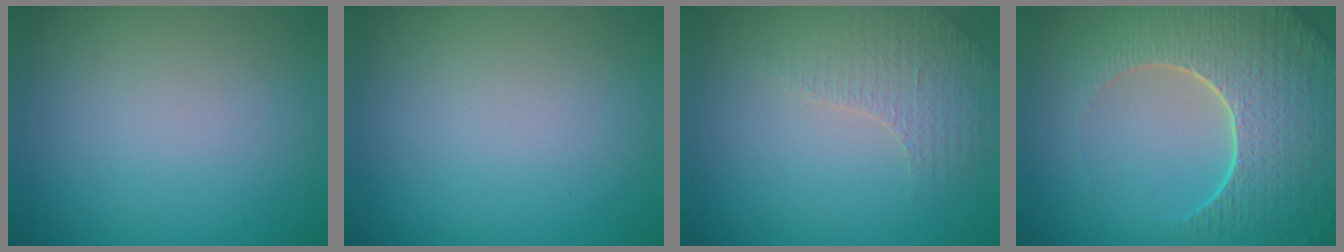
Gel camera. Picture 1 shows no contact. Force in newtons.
{"total": 0.0}
{"total": 1.5, "press": 1.2, "slide": 0.8}
{"total": 8.1, "press": 6.1, "slide": 5.3}